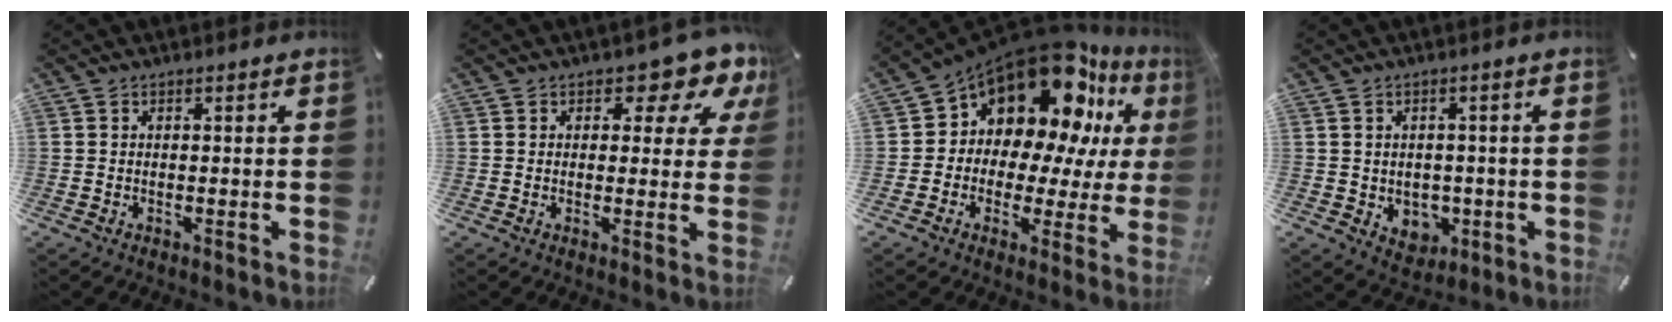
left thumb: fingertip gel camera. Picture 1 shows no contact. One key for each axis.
{"total": 7.4, "fx": 4.0, "fy": 4.1, "fz": 4.7, "tx": -0.047, "ty": -0.026, "tz": 0.060}
{"total": 16.2, "fx": 10.5, "fy": 9.1, "fz": 8.3, "tx": -0.171, "ty": -0.102, "tz": 0.176}
{"total": 4.9, "fx": -0.4, "fy": 4.6, "fz": 1.8, "tx": -0.013, "ty": 0.001, "tz": -0.005}